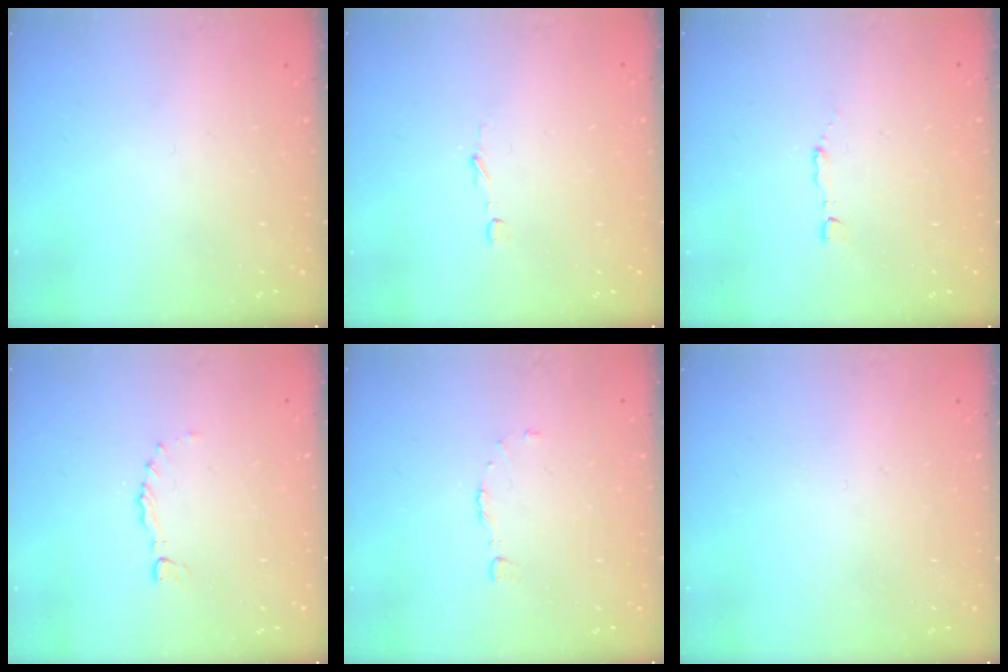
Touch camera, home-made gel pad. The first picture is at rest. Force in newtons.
{"total": 2.8, "press": 2.8, "slide": 0.2}
{"total": 1.1, "press": 1.1, "slide": 0.1}
{"total": 0.0}
{"total": 2.9, "press": 2.9, "slide": 0.2}
{"total": 0.0}